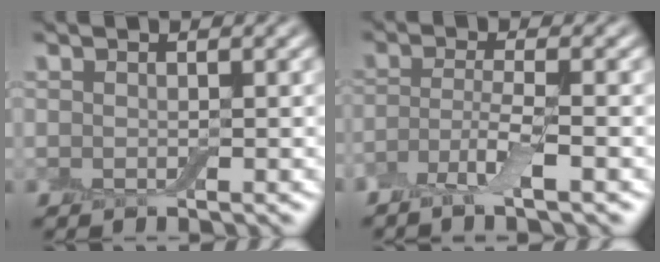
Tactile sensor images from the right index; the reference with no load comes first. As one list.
[{"total": 2.9, "force": [-1.8, 0.4, 2.3], "torque": [-0.051, -0.003, -0.043]}]